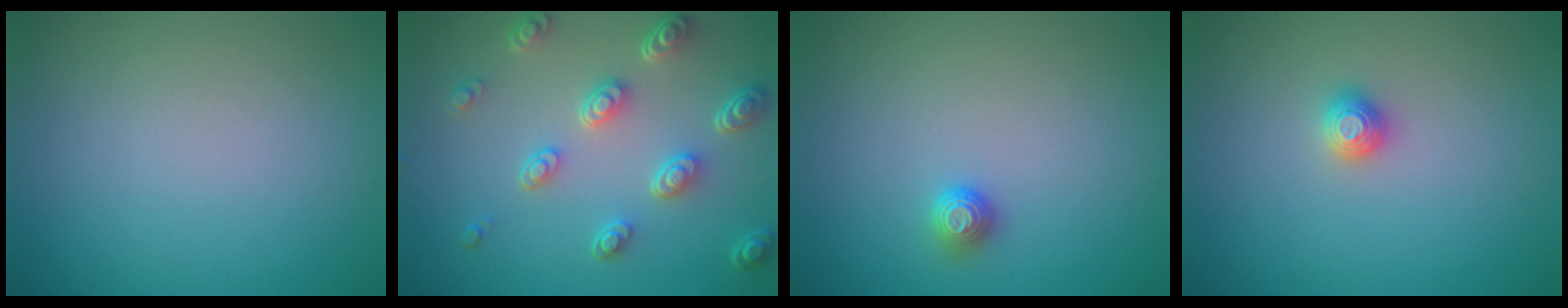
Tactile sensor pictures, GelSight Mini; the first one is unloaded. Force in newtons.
{"total": 5.0, "press": 3.7, "slide": 3.3}
{"total": 1.1, "press": 1.0, "slide": 0.4}
{"total": 1.2, "press": 1.1, "slide": 0.3}